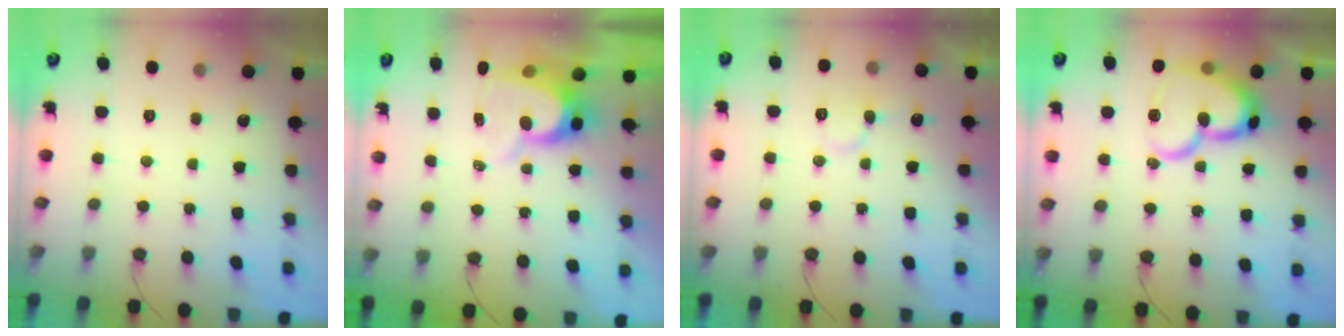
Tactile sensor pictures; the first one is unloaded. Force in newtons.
{"total": 8.7, "press": 8.6, "slide": 0.8}
{"total": 7.8, "press": 7.8, "slide": 0.9}
{"total": 18.0, "press": 17.9, "slide": 2.0}